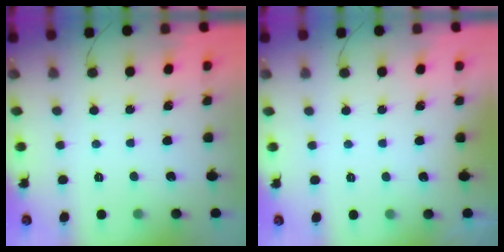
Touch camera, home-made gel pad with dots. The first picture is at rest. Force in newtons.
{"total": 11.7, "press": 1.6, "slide": 11.6}